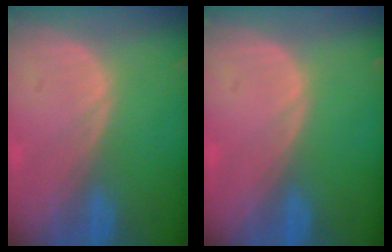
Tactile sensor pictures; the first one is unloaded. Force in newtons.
{"total": 0.0}